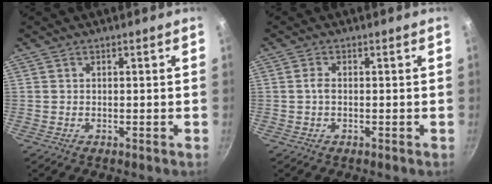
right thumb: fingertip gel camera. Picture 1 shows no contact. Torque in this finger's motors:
{"motor_torque": [0.00, 0.46, 0.34, -0.78, 0.04]}